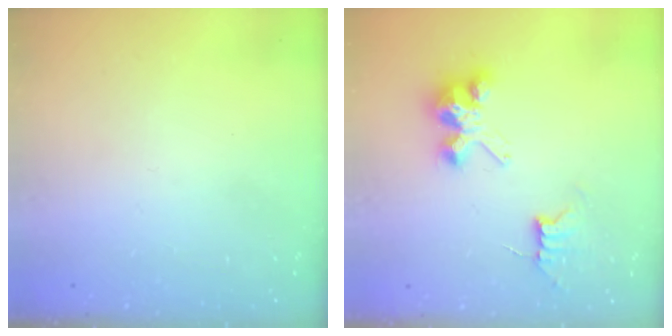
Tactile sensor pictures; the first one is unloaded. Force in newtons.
{"total": 7.5, "press": 7.5, "slide": 0.6}